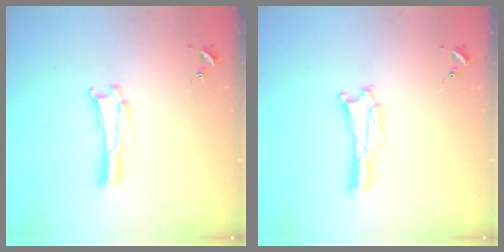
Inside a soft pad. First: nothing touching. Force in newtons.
{"total": 1.3, "press": 1.2, "slide": 0.1}